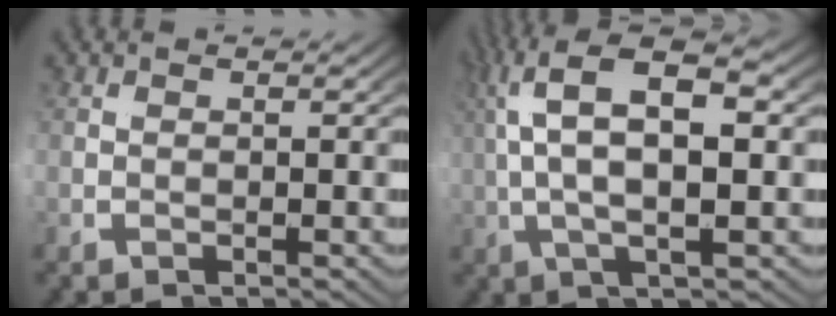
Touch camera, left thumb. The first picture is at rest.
{"total": 7.5, "force": [4.0, 0.3, 6.4], "torque": [-0.113, 0.037, 0.046]}